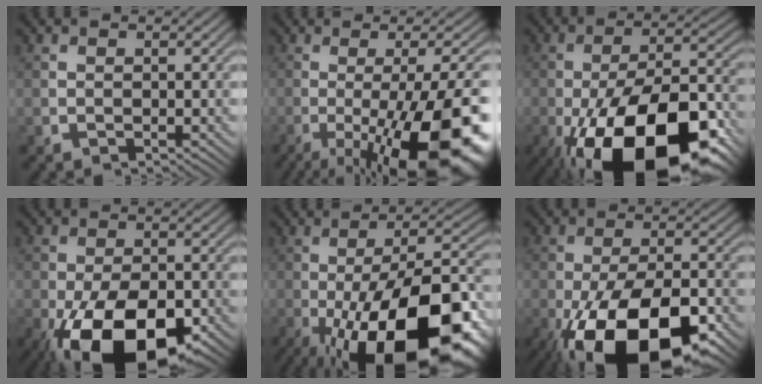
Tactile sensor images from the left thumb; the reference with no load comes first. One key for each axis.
{"total": 19.3, "fx": -7.0, "fy": 5.5, "fz": 17.1, "tx": -0.209, "ty": -0.006, "tz": -0.104}
{"total": 21.4, "fx": -10.4, "fy": 9.6, "fz": 16.1, "tx": -0.257, "ty": -0.020, "tz": -0.163}
{"total": 16.4, "fx": -7.8, "fy": 8.5, "fz": 11.6, "tx": -0.199, "ty": -0.041, "tz": -0.121}
{"total": 21.8, "fx": -8.6, "fy": 8.2, "fz": 18.3, "tx": -0.267, "ty": -0.013, "tz": -0.132}
{"total": 19.4, "fx": -9.4, "fy": 9.2, "fz": 14.2, "tx": -0.237, "ty": -0.034, "tz": -0.147}